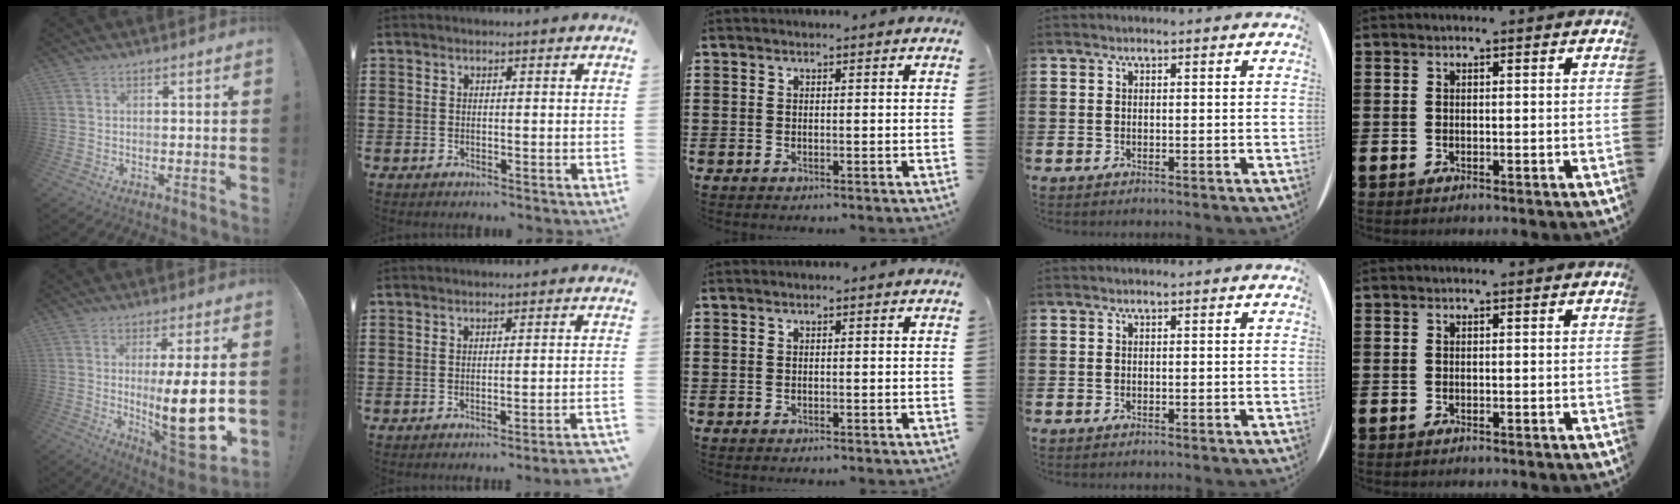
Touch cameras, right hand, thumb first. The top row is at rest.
{"thumb": {"total": 16.8, "force": [-0.1, 3.6, 16.4], "torque": [-0.255, -0.021, 0.001]}, "index": {"total": 2.1, "force": [-1.8, -0.6, 1.0], "torque": [-0.017, -0.005, -0.037]}}